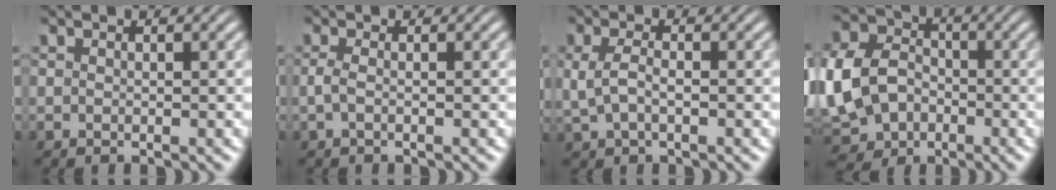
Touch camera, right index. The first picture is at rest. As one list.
[{"total": 1.2, "force": [-0.4, 0.1, 1.1], "torque": [-0.031, -0.009, -0.004]}, {"total": 2.8, "force": [-0.1, 1.7, 2.2], "torque": [-0.063, -0.014, 0.009]}, {"total": 12.9, "force": [-2.9, 11.4, 5.3], "torque": [-0.127, -0.050, -0.046]}]